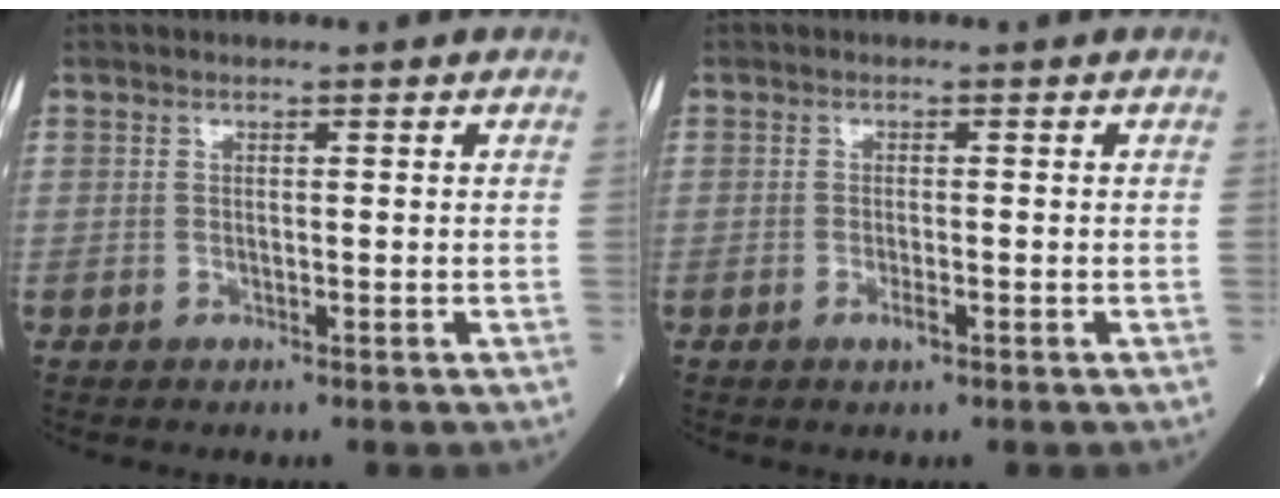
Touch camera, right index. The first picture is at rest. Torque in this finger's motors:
{"motor_torque": [0.17, 0.00, 0.00, -0.01]}